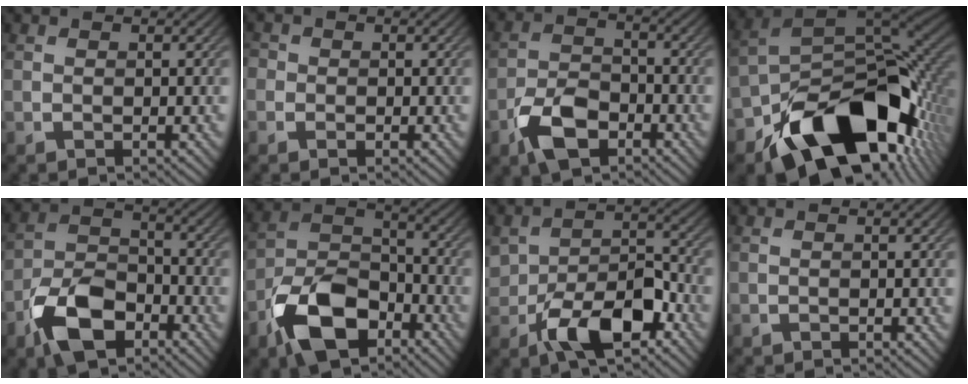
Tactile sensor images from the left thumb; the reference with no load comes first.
{"total": 2.5, "force": [0.1, 2.4, 0.7], "torque": [-0.005, 0.004, -0.024]}
{"total": 7.1, "force": [-4.0, 4.0, 4.3], "torque": [-0.087, -0.002, -0.087]}
{"total": 18.5, "force": [-9.0, 11.1, 11.7], "torque": [-0.172, -0.038, -0.140]}
{"total": 9.6, "force": [-5.4, 5.5, 5.7], "torque": [-0.121, -0.006, -0.112]}
{"total": 11.8, "force": [-6.7, 6.8, 6.9], "torque": [-0.149, -0.008, -0.135]}
{"total": 9.4, "force": [-4.0, 5.5, 6.5], "torque": [-0.116, -0.008, -0.070]}
{"total": 0.0}